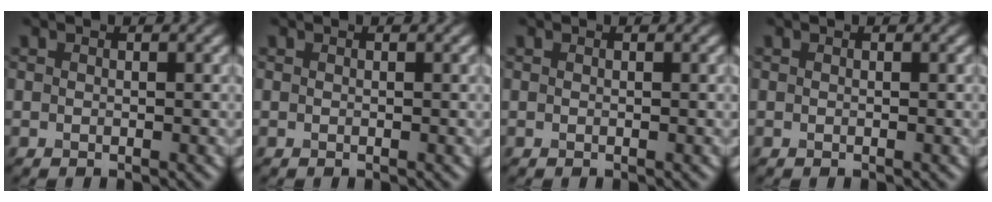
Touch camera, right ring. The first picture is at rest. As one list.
[{"total": 0.0}, {"total": 0.0}, {"total": 0.0}]